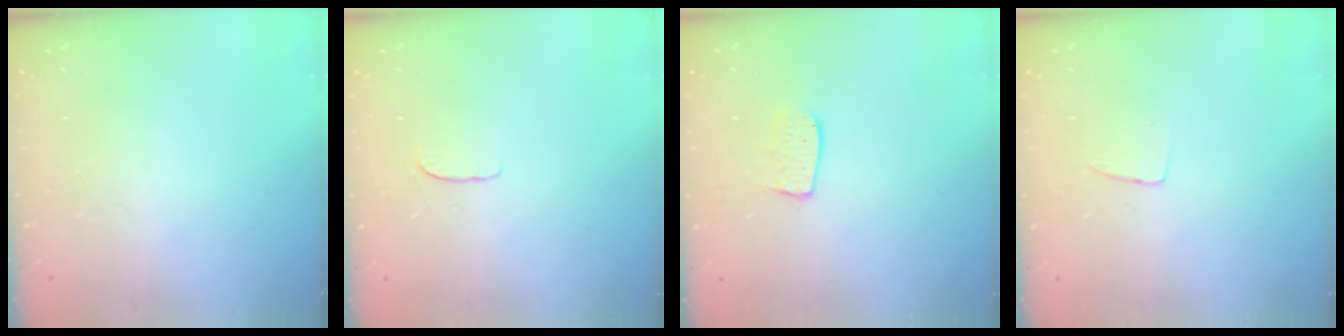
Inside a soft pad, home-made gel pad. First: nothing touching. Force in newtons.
{"total": 4.1, "press": 4.1, "slide": 0.3}
{"total": 6.7, "press": 6.7, "slide": 0.5}
{"total": 2.9, "press": 2.9, "slide": 0.1}